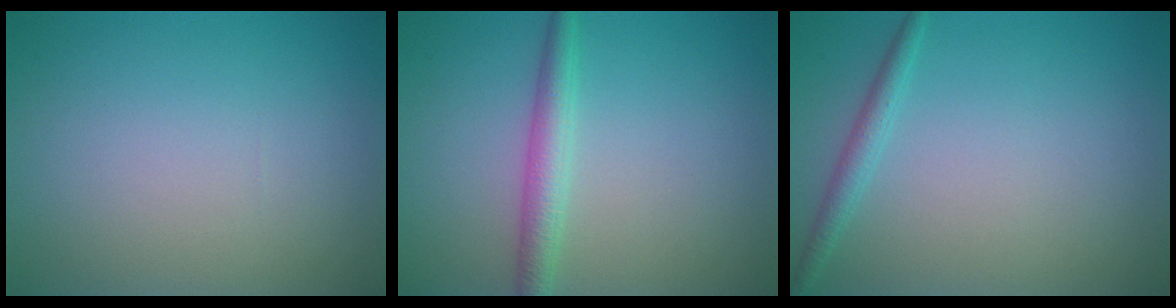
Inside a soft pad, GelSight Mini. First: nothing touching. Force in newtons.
{"total": 2.6, "press": 2.6, "slide": 0.0}
{"total": 1.6, "press": 1.6, "slide": 0.1}